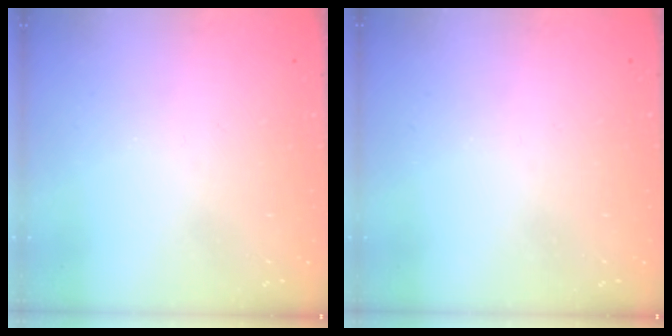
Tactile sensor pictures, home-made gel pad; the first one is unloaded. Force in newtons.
{"total": 0.0}